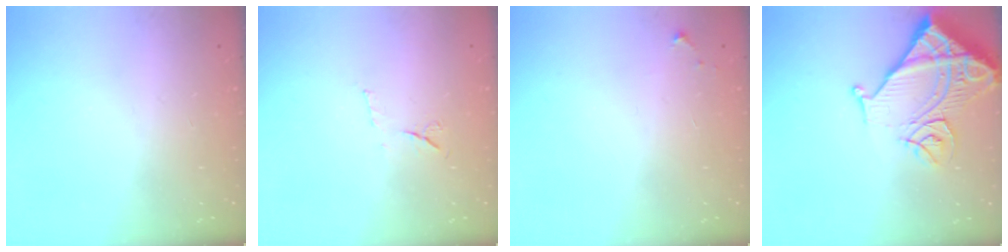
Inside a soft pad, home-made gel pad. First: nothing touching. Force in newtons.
{"total": 6.2, "press": 6.2, "slide": 0.9}
{"total": 4.3, "press": 4.3, "slide": 0.7}
{"total": 15.0, "press": 14.9, "slide": 1.9}